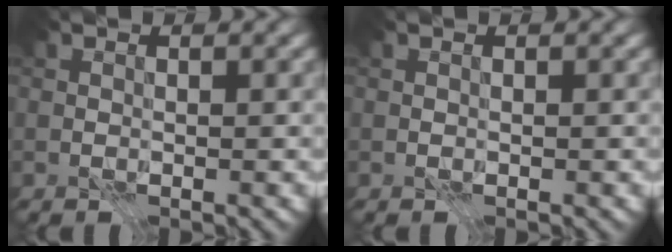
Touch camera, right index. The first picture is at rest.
{"total": 0.0}